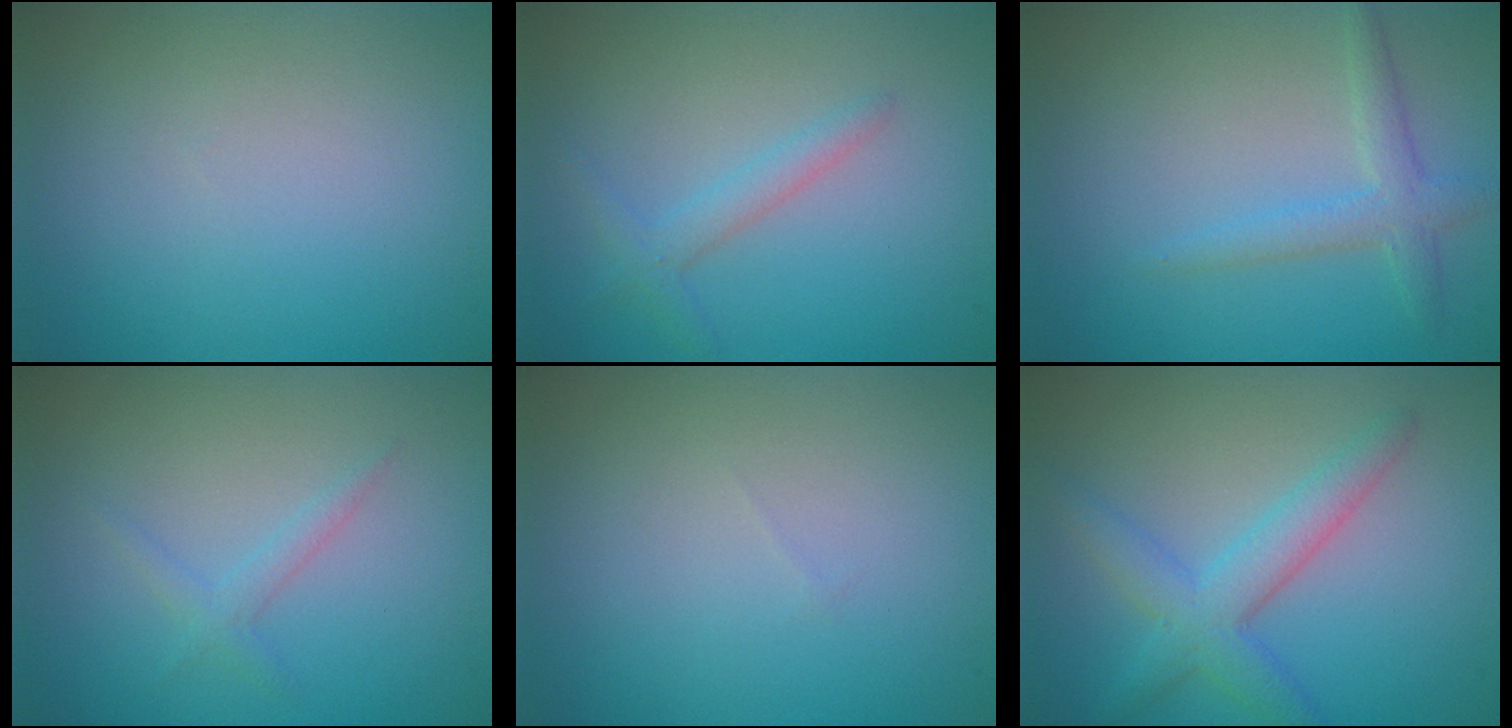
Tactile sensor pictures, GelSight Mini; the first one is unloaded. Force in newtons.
{"total": 1.7, "press": 1.7, "slide": 0.1}
{"total": 2.3, "press": 2.3, "slide": 0.1}
{"total": 1.3, "press": 1.2, "slide": 0.1}
{"total": 0.0}
{"total": 3.8, "press": 3.7, "slide": 0.1}